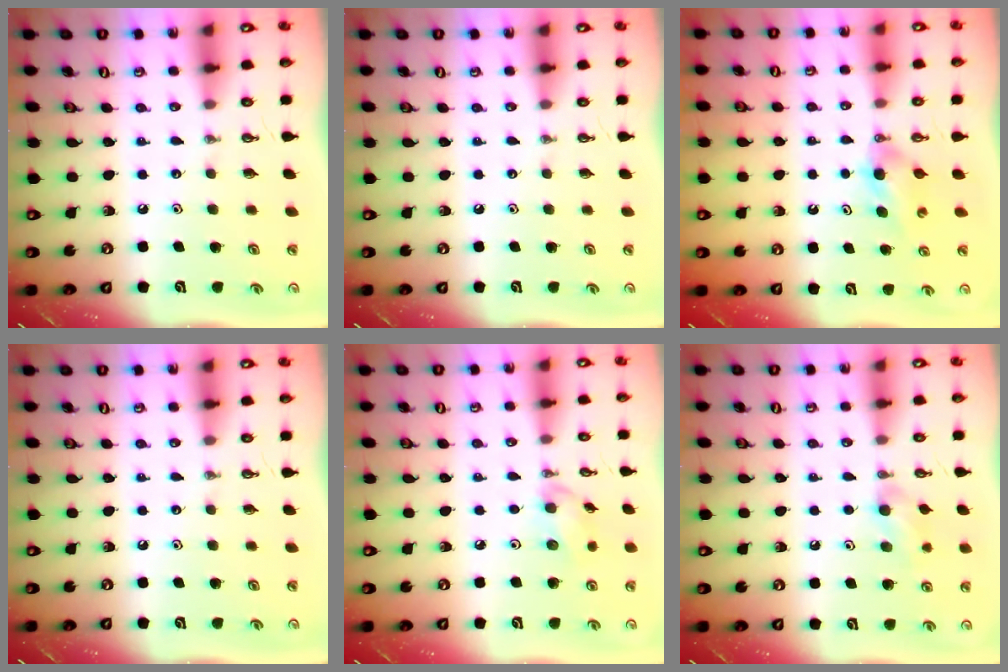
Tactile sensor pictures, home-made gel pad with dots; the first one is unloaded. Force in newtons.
{"total": 0.0}
{"total": 3.8, "press": 3.8, "slide": 0.6}
{"total": 0.0}
{"total": 6.7, "press": 6.6, "slide": 1.4}
{"total": 7.7, "press": 7.6, "slide": 1.3}